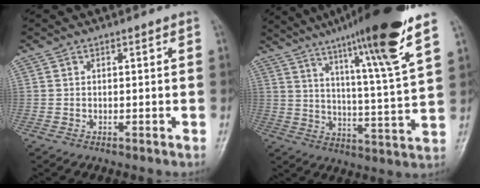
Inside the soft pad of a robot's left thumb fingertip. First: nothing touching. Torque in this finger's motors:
{"motor_torque": [1.46, 0.32, 1.57, -1.20, 0.46]}